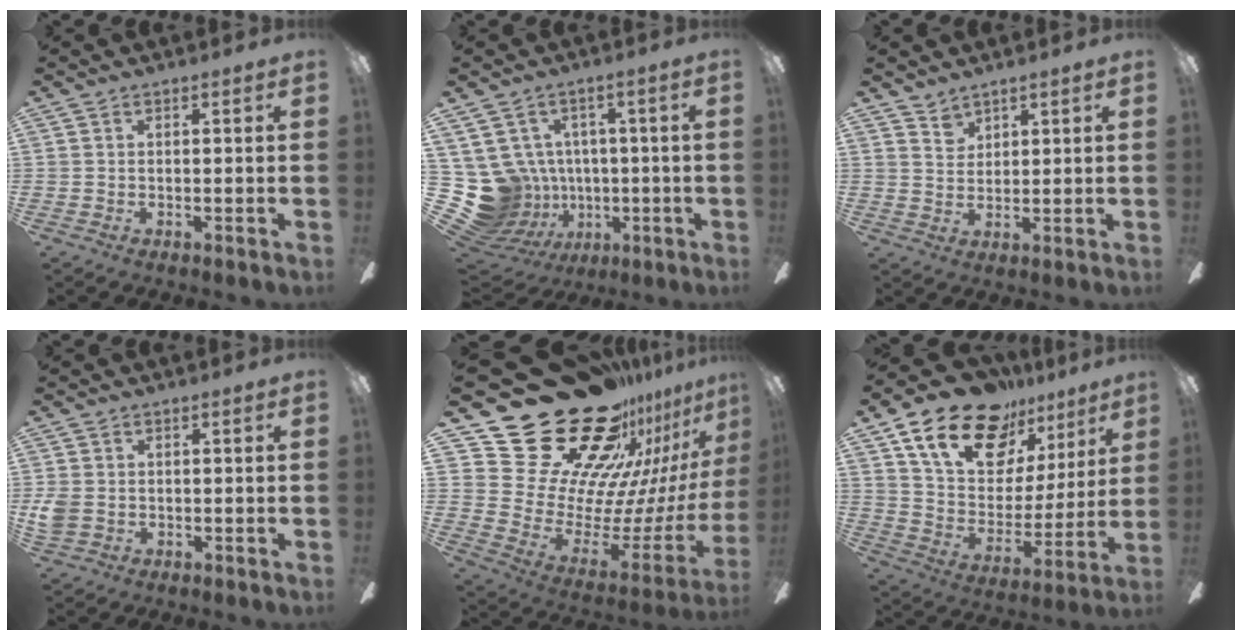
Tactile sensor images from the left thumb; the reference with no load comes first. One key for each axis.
{"total": 14.8, "fx": -1.3, "fy": 13.9, "fz": 5.0, "tx": -0.160, "ty": -0.013, "tz": 0.009}
{"total": 3.4, "fx": 2.9, "fy": 1.7, "fz": 0.2, "tx": -0.002, "ty": -0.015, "tz": 0.056}
{"total": 4.1, "fx": -0.1, "fy": 3.4, "fz": 2.3, "tx": -0.045, "ty": -0.001, "tz": -0.003}
{"total": 32.7, "fx": 22.6, "fy": 17.6, "fz": 15.8, "tx": -0.228, "ty": -0.203, "tz": 0.464}
{"total": 21.6, "fx": 14.4, "fy": 12.0, "fz": 10.7, "tx": -0.193, "ty": -0.077, "tz": 0.261}